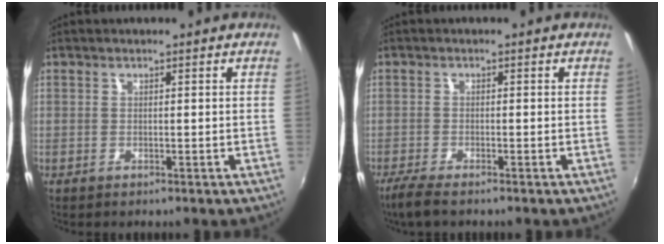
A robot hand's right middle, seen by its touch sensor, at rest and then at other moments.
{"total": 4.0, "force": [-3.2, 0.6, 2.4], "torque": [-0.066, -0.014, -0.063]}